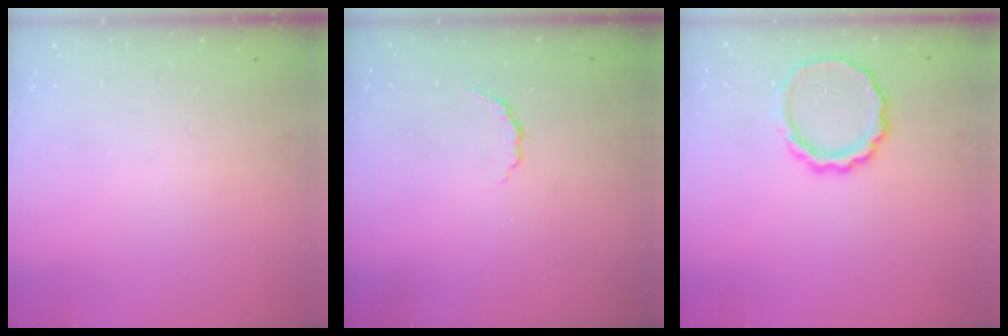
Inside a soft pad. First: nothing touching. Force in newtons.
{"total": 2.7, "press": 2.6, "slide": 0.9}
{"total": 9.4, "press": 9.1, "slide": 2.1}